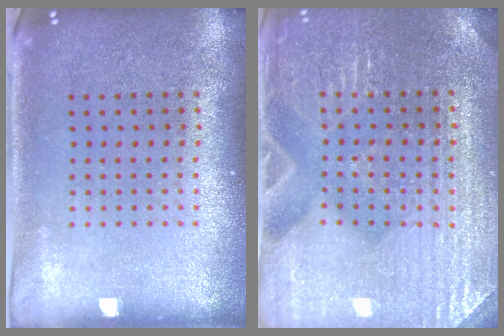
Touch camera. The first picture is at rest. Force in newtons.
{"total": 3.5, "press": 3.4, "slide": 0.7}